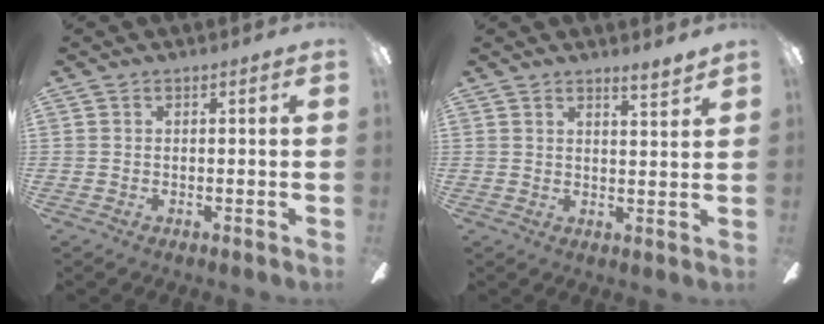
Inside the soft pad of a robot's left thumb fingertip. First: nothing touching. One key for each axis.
{"total": 3.3, "fx": 3.1, "fy": -0.4, "fz": 1.0, "tx": -0.009, "ty": -0.027, "tz": 0.052}